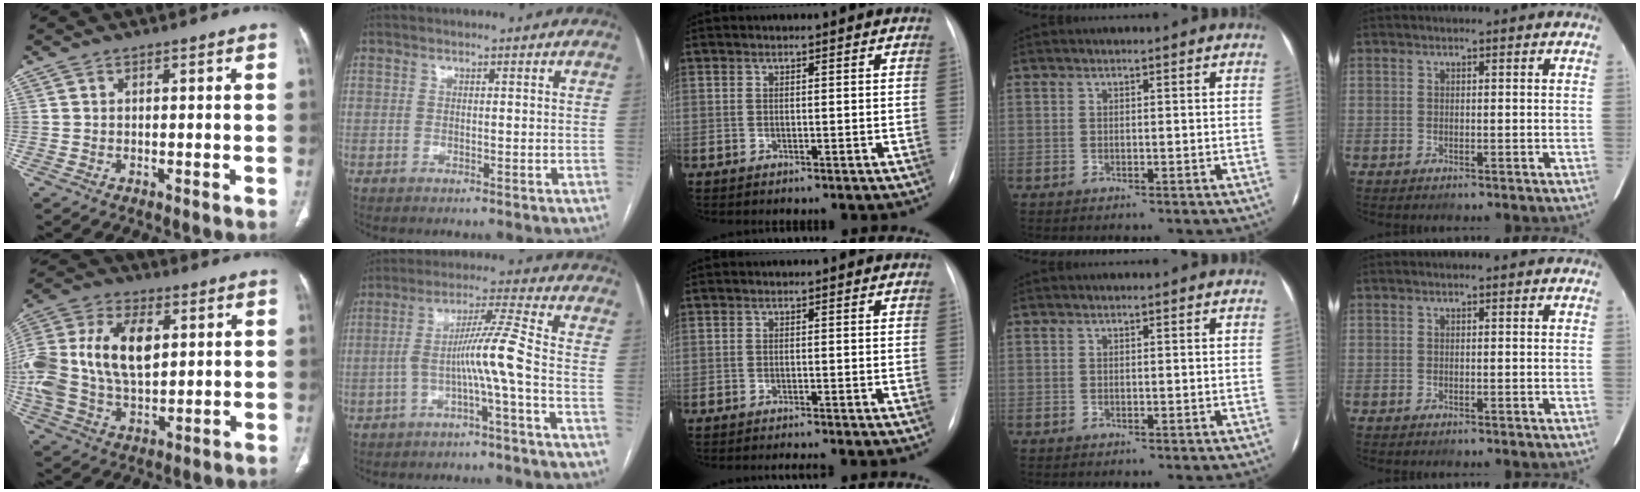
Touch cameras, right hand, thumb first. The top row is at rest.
{"thumb": {"total": 22.3, "force": [3.4, 13.7, 17.3], "torque": [-0.389, 0.012, 0.063]}, "index": {"total": 7.3, "force": [-2.3, -1.7, 6.7], "torque": [-0.124, 0.022, -0.041]}, "middle": {"total": 1.9, "force": [-1.6, -0.4, 0.9], "torque": [-0.008, 0.000, -0.023]}}